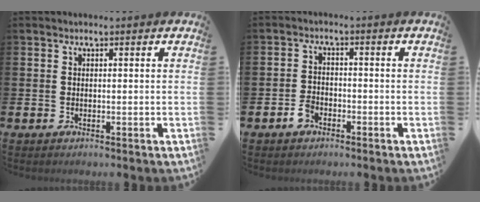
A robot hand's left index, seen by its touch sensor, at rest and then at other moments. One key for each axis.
{"total": 2.3, "fx": -1.6, "fy": 1.3, "fz": 0.9, "tx": -0.024, "ty": 0.009, "tz": -0.032}